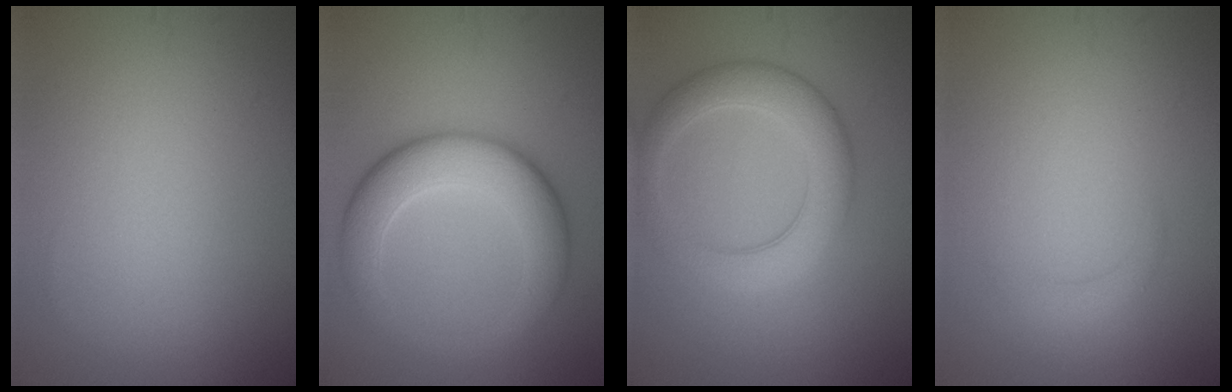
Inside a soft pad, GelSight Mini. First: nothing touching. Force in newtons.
{"total": 7.5, "press": 7.5, "slide": 0.3}
{"total": 5.5, "press": 5.4, "slide": 0.2}
{"total": 1.1, "press": 1.1, "slide": 0.1}